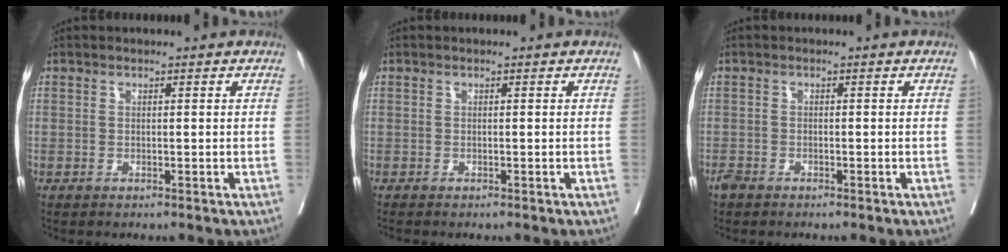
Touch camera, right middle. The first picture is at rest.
{"total": 0.6, "force": [-0.5, 0.1, 0.2], "torque": [-0.003, -0.001, -0.011]}
{"total": 1.2, "force": [-1.0, 0.3, 0.5], "torque": [-0.017, -0.004, -0.021]}